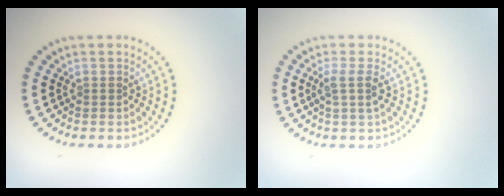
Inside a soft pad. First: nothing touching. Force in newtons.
{"total": 1.9, "press": 1.5, "slide": 1.2}